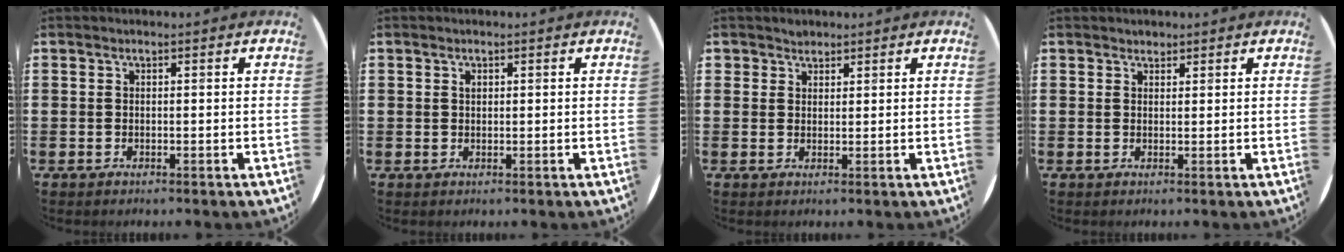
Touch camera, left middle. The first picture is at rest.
{"total": 0.7, "force": [0.4, 0.6, 0.1], "torque": [0.005, 0.001, 0.006]}
{"total": 1.6, "force": [1.4, 0.7, -0.2], "torque": [0.010, 0.000, 0.028]}
{"total": 1.0, "force": [0.9, 0.3, -0.1], "torque": [0.002, 0.002, 0.018]}